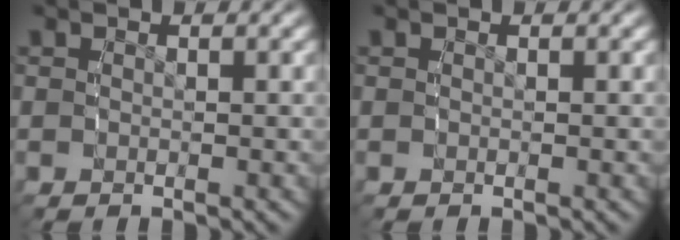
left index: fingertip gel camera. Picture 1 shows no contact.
{"total": 0.0}